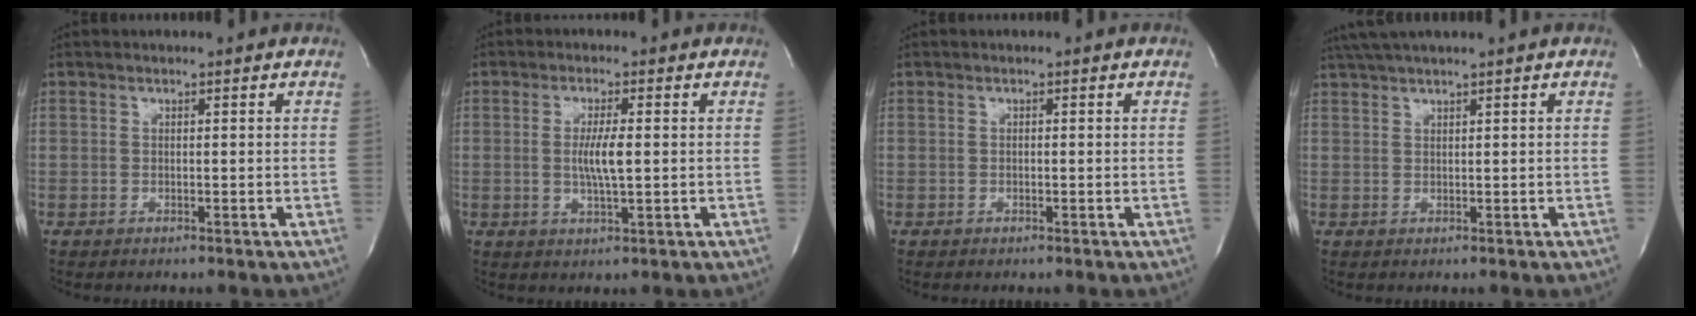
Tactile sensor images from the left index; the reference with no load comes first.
{"total": 4.5, "force": [-0.1, 0.4, 4.5], "torque": [-0.087, -0.006, 0.001]}
{"total": 0.0}
{"total": 3.6, "force": [2.9, -0.9, 2.0], "torque": [-0.042, 0.020, 0.058]}